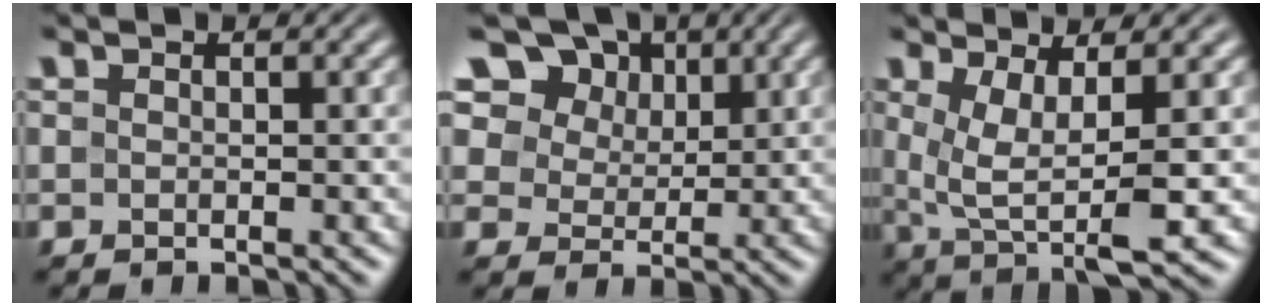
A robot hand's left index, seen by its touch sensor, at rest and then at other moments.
{"total": 11.7, "force": [7.2, 7.7, 5.2], "torque": [-0.121, 0.015, 0.123]}
{"total": 6.0, "force": [0.6, 1.7, 5.8], "torque": [-0.109, -0.008, 0.017]}